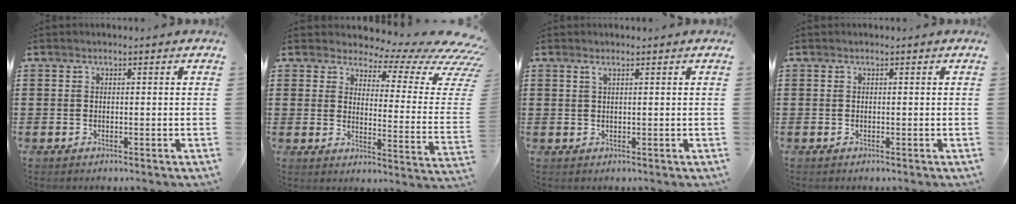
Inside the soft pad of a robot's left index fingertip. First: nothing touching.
{"total": 5.8, "force": [4.2, 2.0, 3.6], "torque": [-0.062, -0.039, 0.067]}
{"total": 0.9, "force": [0.5, 0.1, 0.8], "torque": [-0.017, 0.000, 0.009]}
{"total": 0.0}